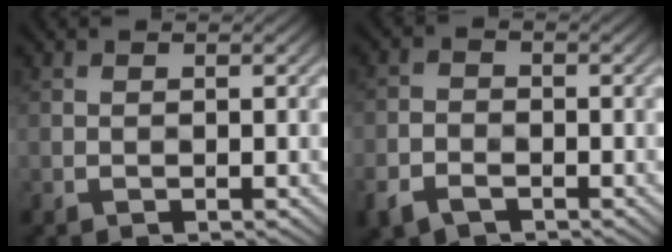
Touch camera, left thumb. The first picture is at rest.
{"total": 4.2, "force": [-2.0, 2.7, 2.4], "torque": [-0.053, -0.005, -0.050]}